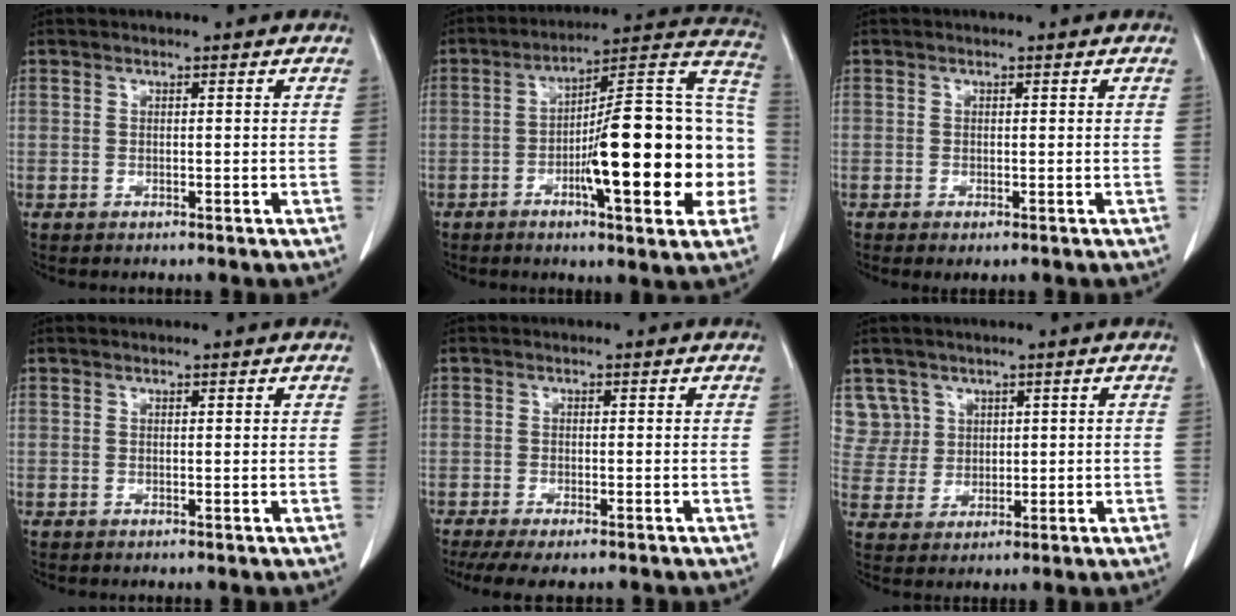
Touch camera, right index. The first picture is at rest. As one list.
[{"total": 22.8, "force": [-4.6, 3.9, 22.0], "torque": [-0.263, 0.029, -0.064]}, {"total": 1.2, "force": [-0.5, 0.4, 1.1], "torque": [-0.015, -0.001, -0.006]}, {"total": 0.0}, {"total": 7.3, "force": [-5.6, 1.6, 4.4], "torque": [-0.063, -0.010, -0.088]}, {"total": 5.5, "force": [2.8, 4.7, -0.5], "torque": [0.020, 0.011, 0.061]}]